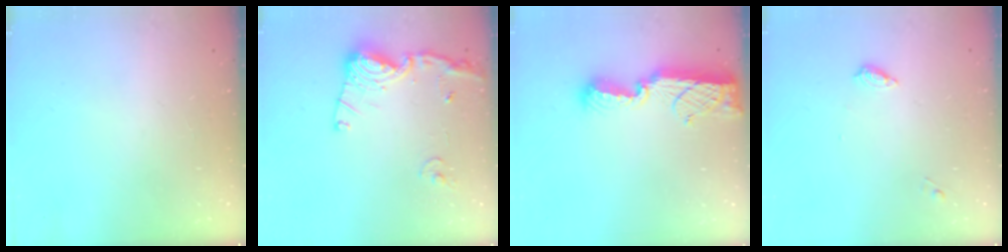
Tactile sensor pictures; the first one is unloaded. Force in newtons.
{"total": 13.8, "press": 13.8, "slide": 1.5}
{"total": 11.0, "press": 11.0, "slide": 0.6}
{"total": 5.6, "press": 5.6, "slide": 0.6}